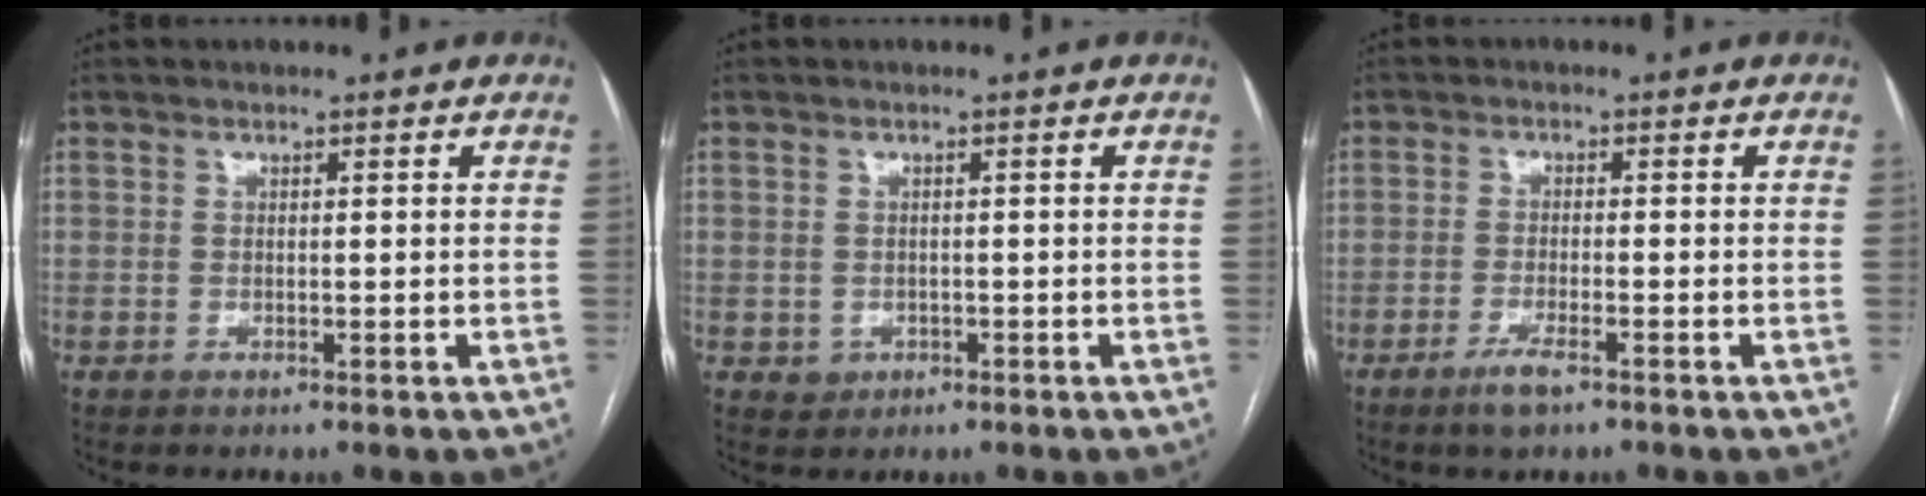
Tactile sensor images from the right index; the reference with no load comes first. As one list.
[{"total": 2.2, "force": [-0.6, 2.1, 0.3], "torque": [0.000, 0.006, -0.002]}, {"total": 3.5, "force": [-2.4, 0.5, 2.6], "torque": [-0.055, -0.005, -0.042]}]